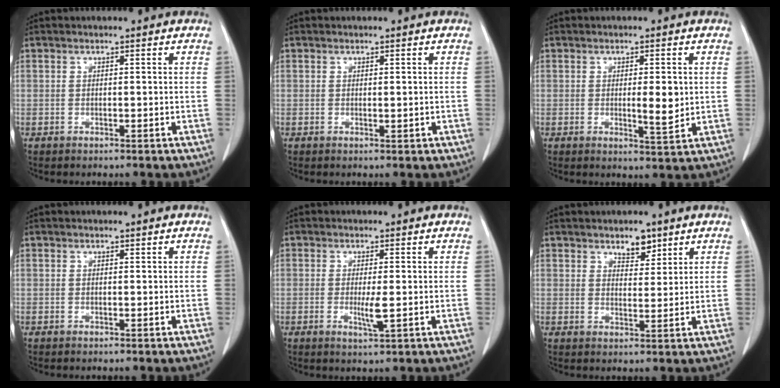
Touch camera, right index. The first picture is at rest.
{"total": 1.0, "force": [-0.1, 0.2, 1.0], "torque": [-0.016, -0.004, 0.002]}
{"total": 4.3, "force": [0.2, 0.9, 4.2], "torque": [-0.064, -0.007, 0.004]}
{"total": 0.0}
{"total": 3.0, "force": [-0.3, 0.2, 3.0], "torque": [-0.055, -0.007, -0.003]}
{"total": 3.5, "force": [2.6, 1.7, 1.7], "torque": [-0.023, -0.005, 0.043]}